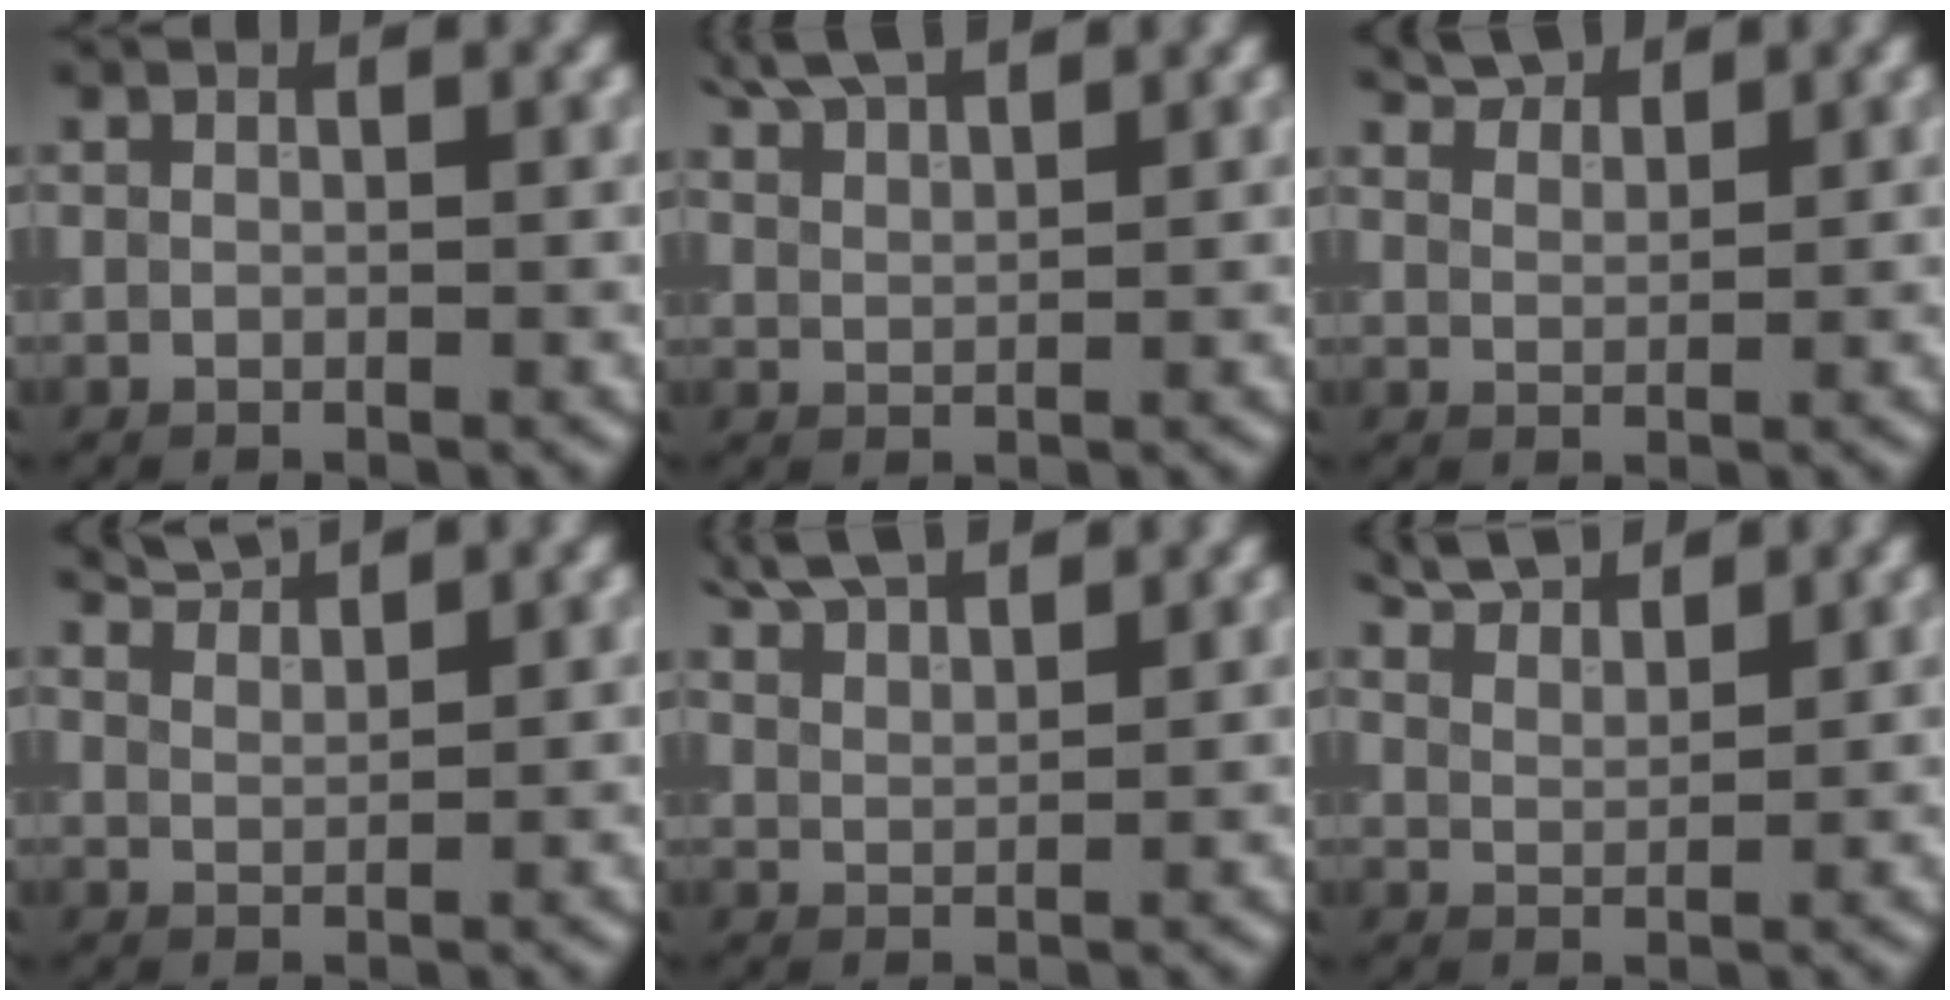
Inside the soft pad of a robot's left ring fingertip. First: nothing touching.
{"total": 5.1, "force": [4.4, 1.2, 2.3], "torque": [-0.040, 0.019, 0.064]}
{"total": 2.9, "force": [2.7, 0.7, 0.8], "torque": [-0.015, 0.001, 0.052]}
{"total": 2.8, "force": [2.7, 0.4, 0.8], "torque": [-0.013, 0.005, 0.048]}
{"total": 5.7, "force": [4.9, 1.3, 2.4], "torque": [-0.038, 0.019, 0.069]}
{"total": 4.3, "force": [4.0, 0.8, 1.3], "torque": [-0.028, 0.010, 0.067]}